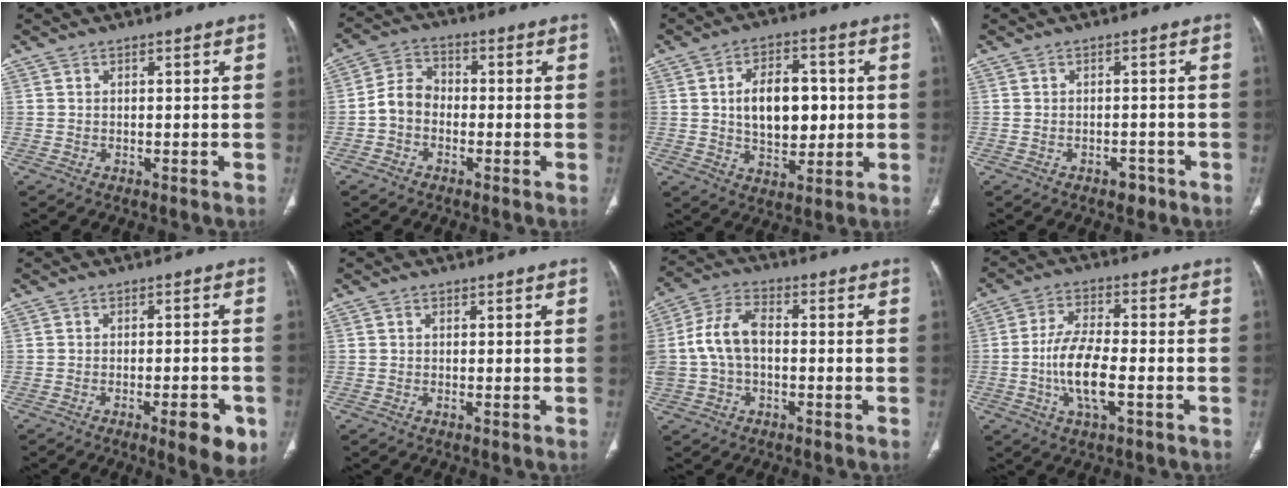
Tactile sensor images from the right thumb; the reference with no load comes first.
{"total": 5.9, "force": [-1.6, 4.6, 3.3], "torque": [-0.048, 0.024, -0.043]}
{"total": 11.9, "force": [0.9, 7.3, 9.3], "torque": [-0.117, 0.004, 0.020]}
{"total": 1.9, "force": [-1.3, 1.3, 0.7], "torque": [-0.001, 0.009, -0.014]}
{"total": 7.3, "force": [-3.4, 2.0, 6.2], "torque": [-0.070, 0.004, -0.040]}
{"total": 0.6, "force": [0.1, 0.4, 0.4], "torque": [-0.009, -0.001, 0.001]}
{"total": 10.0, "force": [-0.4, 6.1, 7.9], "torque": [-0.168, 0.032, -0.012]}
{"total": 9.8, "force": [-2.5, 3.6, 8.7], "torque": [-0.175, 0.012, -0.050]}